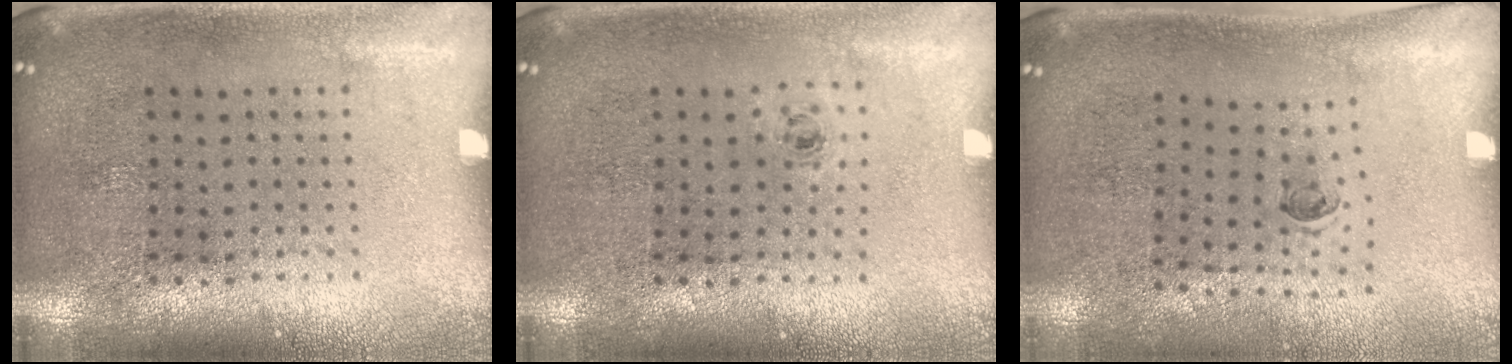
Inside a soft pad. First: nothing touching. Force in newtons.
{"total": 0.6, "press": 0.3, "slide": 0.5}
{"total": 0.5, "press": 0.3, "slide": 0.4}